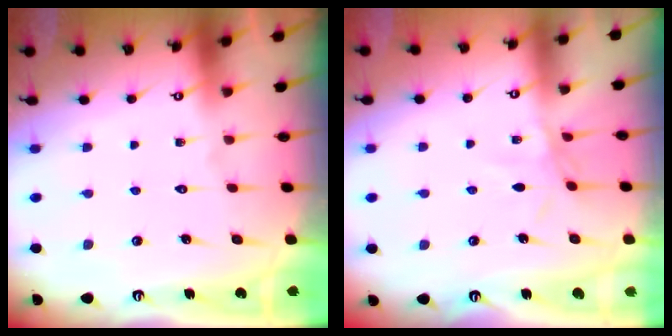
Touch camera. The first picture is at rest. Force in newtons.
{"total": 2.8, "press": 2.7, "slide": 0.5}